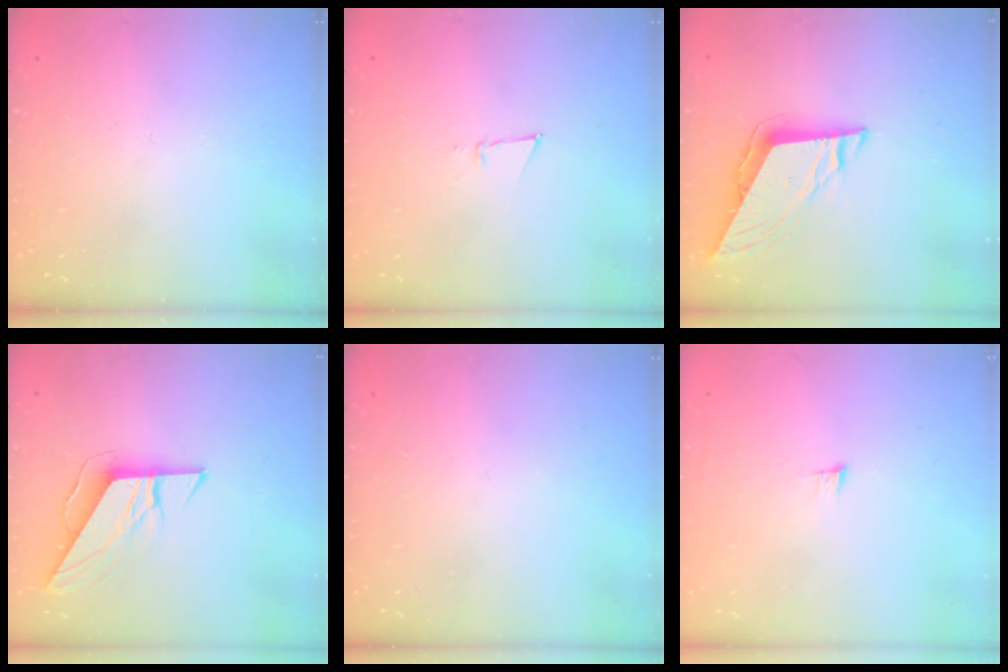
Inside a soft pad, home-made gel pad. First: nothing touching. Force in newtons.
{"total": 3.1, "press": 3.1, "slide": 0.7}
{"total": 8.6, "press": 8.5, "slide": 1.3}
{"total": 8.3, "press": 8.3, "slide": 0.2}
{"total": 0.0}
{"total": 5.2, "press": 5.0, "slide": 1.3}